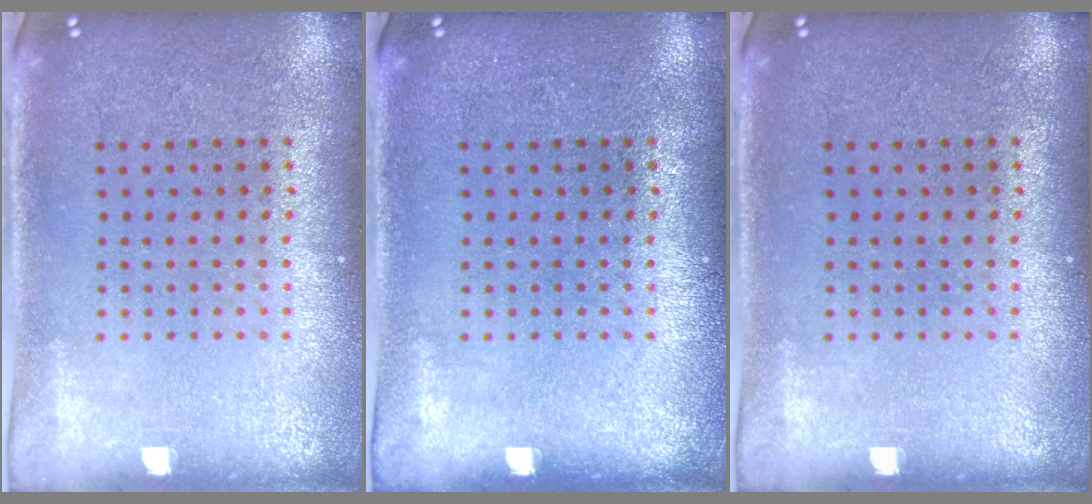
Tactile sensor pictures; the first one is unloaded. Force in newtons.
{"total": 0.0}
{"total": 0.0}